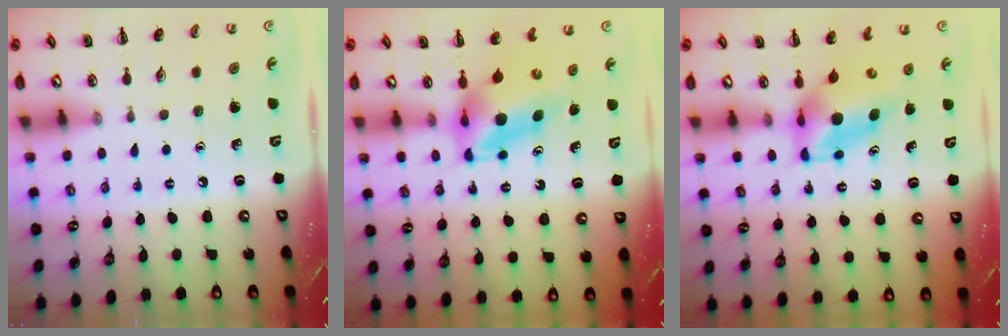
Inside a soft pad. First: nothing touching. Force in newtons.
{"total": 5.2, "press": 5.1, "slide": 1.0}
{"total": 5.4, "press": 5.3, "slide": 0.9}